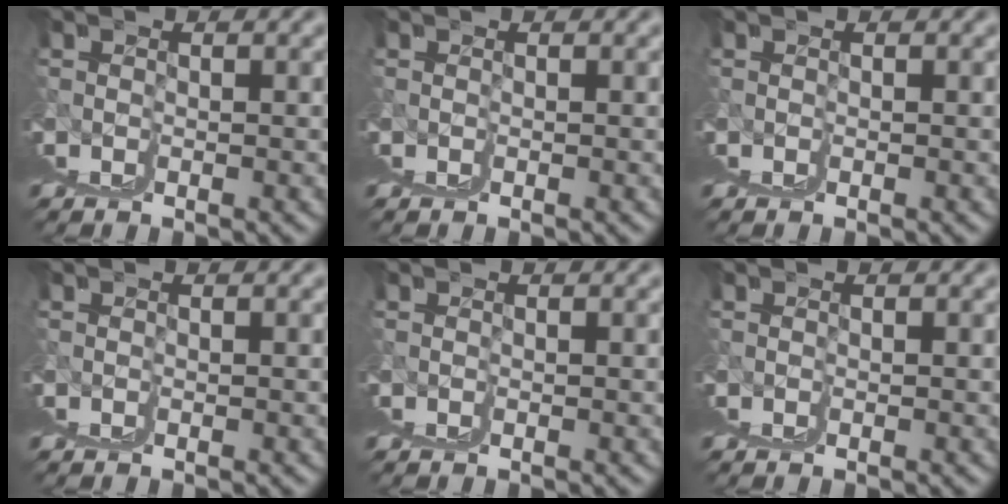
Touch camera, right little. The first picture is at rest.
{"total": 0.0}
{"total": 0.0}
{"total": 0.0}
{"total": 0.0}
{"total": 0.0}